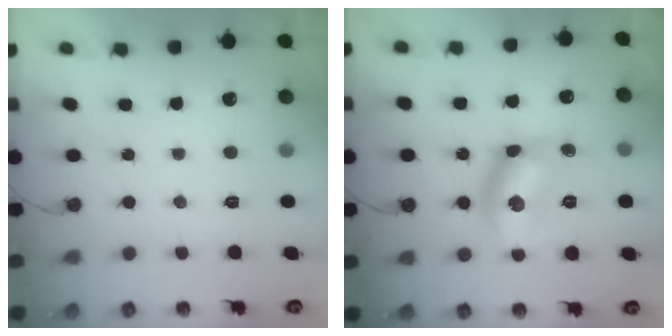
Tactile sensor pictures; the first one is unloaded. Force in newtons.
{"total": 10.4, "press": 10.3, "slide": 0.7}